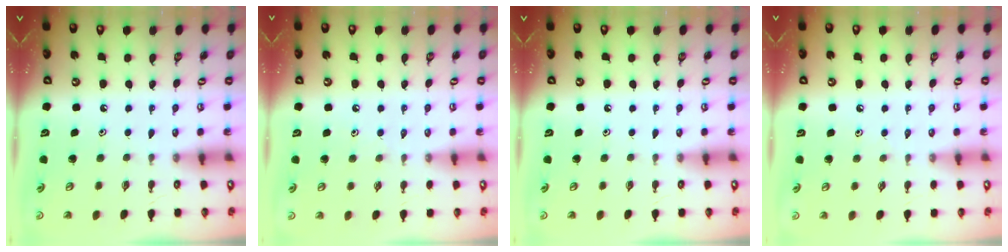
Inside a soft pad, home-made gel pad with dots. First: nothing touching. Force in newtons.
{"total": 2.4, "press": 2.4, "slide": 0.5}
{"total": 0.0}
{"total": 1.8, "press": 1.7, "slide": 0.4}